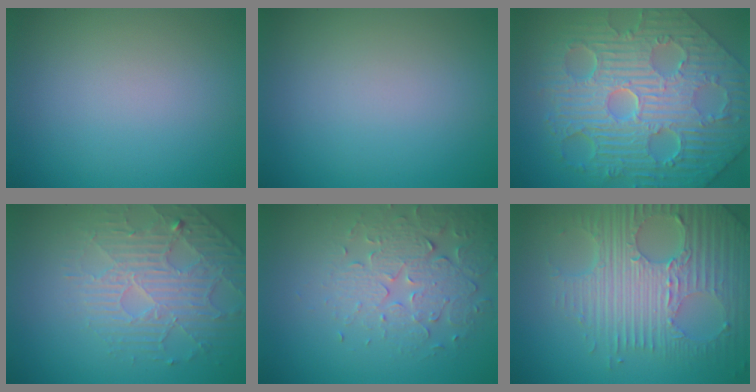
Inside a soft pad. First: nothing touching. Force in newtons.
{"total": 0.0}
{"total": 12.4, "press": 8.2, "slide": 9.3}
{"total": 4.6, "press": 3.6, "slide": 3.0}
{"total": 3.9, "press": 3.6, "slide": 1.7}
{"total": 8.2, "press": 5.8, "slide": 5.8}